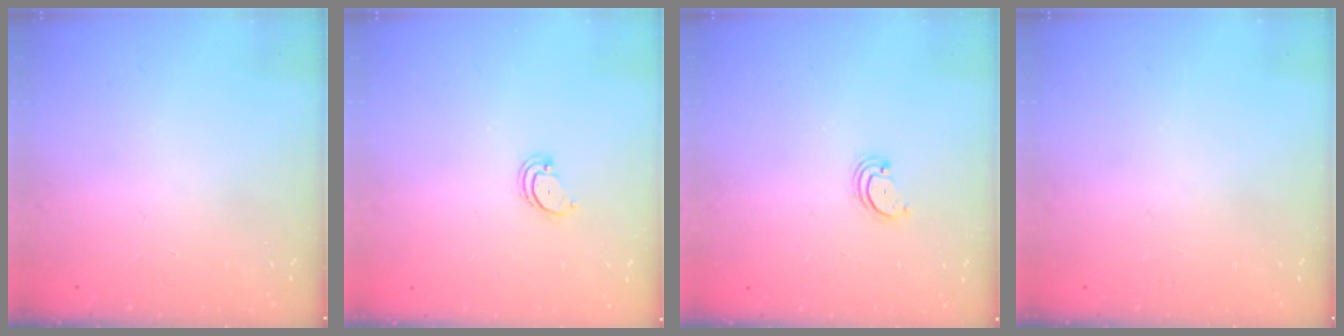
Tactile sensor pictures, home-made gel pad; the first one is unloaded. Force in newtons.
{"total": 2.2, "press": 2.2, "slide": 0.3}
{"total": 2.2, "press": 2.2, "slide": 0.2}
{"total": 0.0}